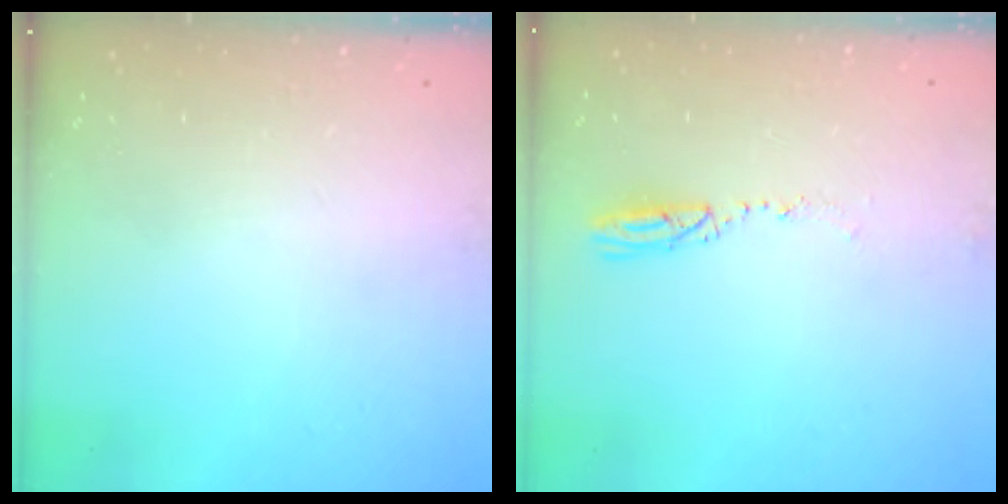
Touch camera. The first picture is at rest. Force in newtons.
{"total": 3.6, "press": 3.5, "slide": 0.7}